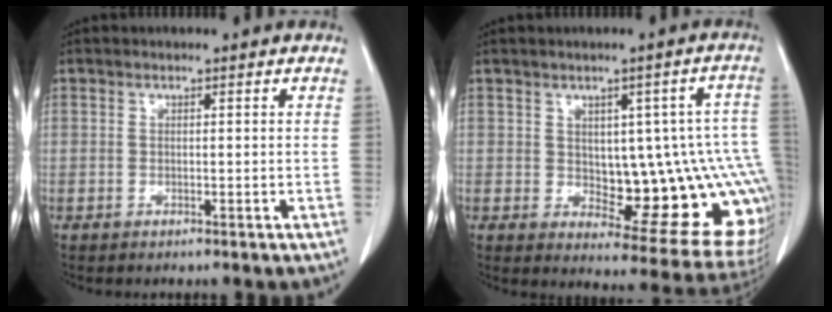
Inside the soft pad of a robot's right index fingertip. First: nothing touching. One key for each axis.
{"total": 15.3, "fx": -0.6, "fy": 5.3, "fz": 14.4, "tx": -0.124, "ty": 0.019, "tz": 0.010}